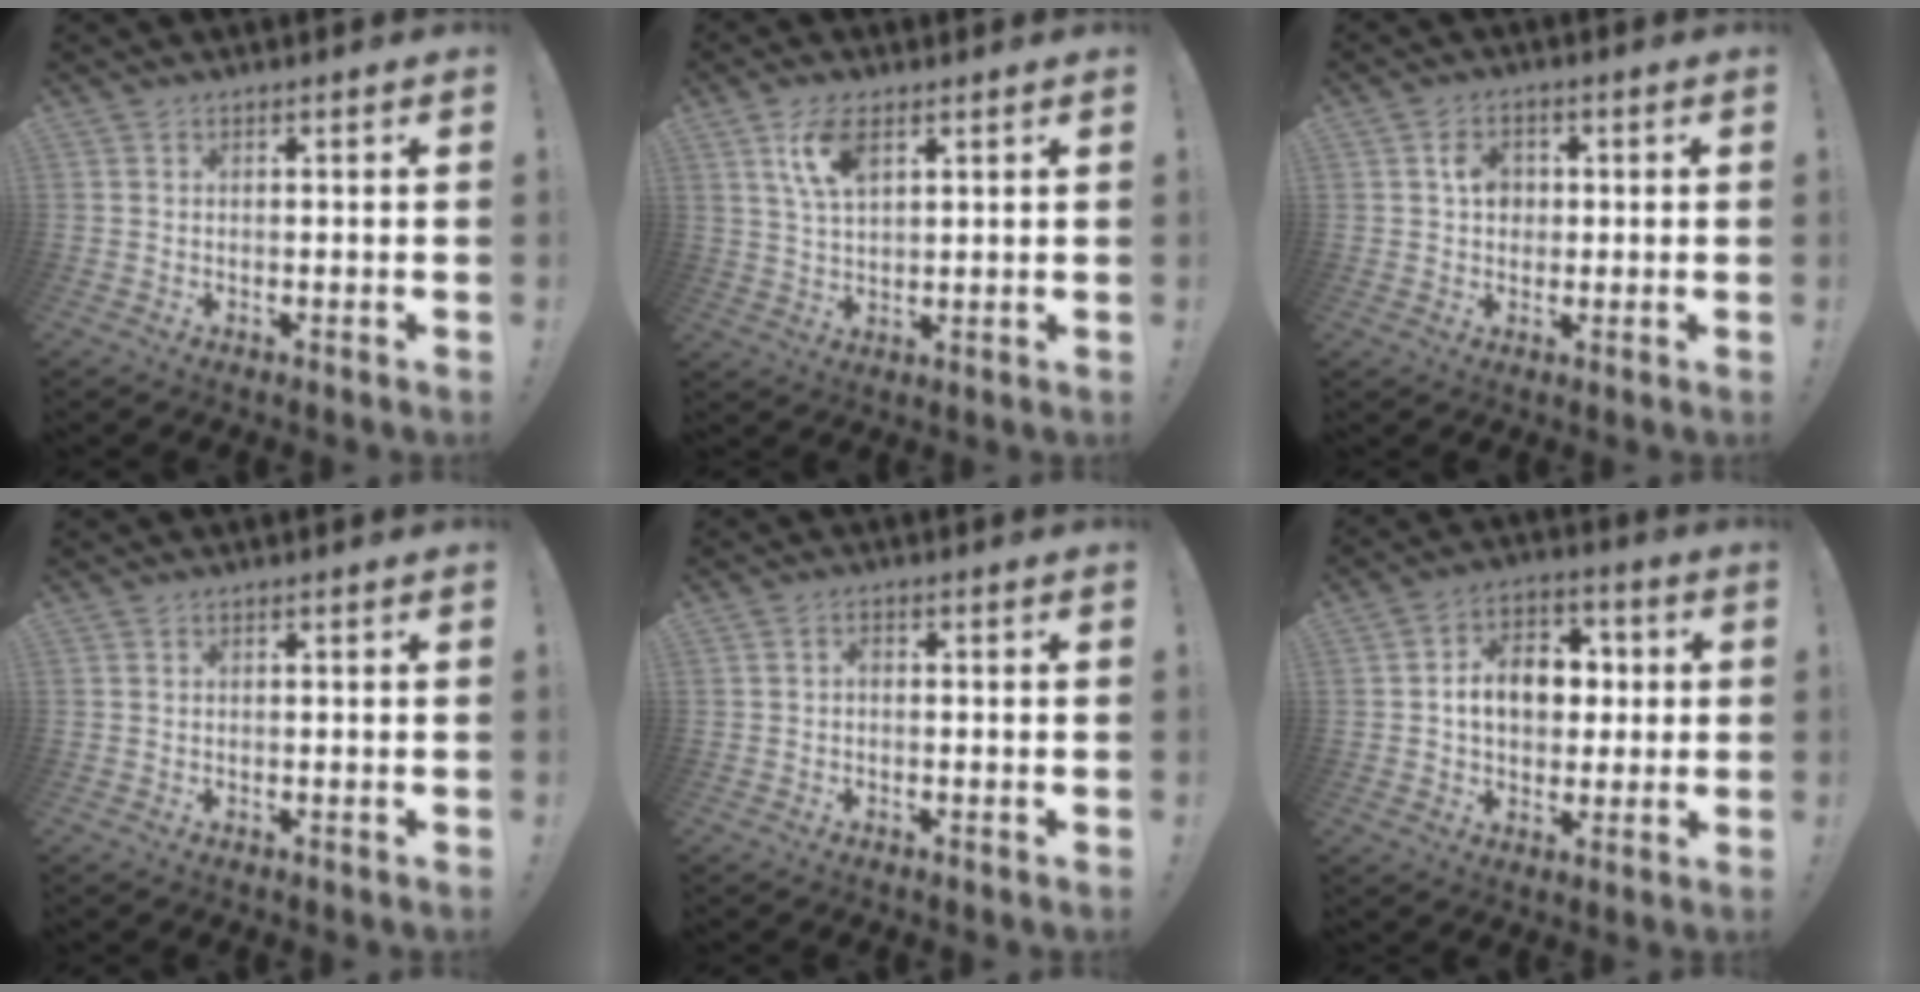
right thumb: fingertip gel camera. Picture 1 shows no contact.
{"total": 8.6, "force": [4.1, 4.0, 6.3], "torque": [-0.119, -0.008, 0.073]}
{"total": 5.4, "force": [0.8, 4.4, 3.0], "torque": [-0.047, 0.009, 0.012]}
{"total": 0.0}
{"total": 1.1, "force": [-0.7, 0.5, 0.7], "torque": [-0.011, 0.004, -0.013]}
{"total": 12.8, "force": [0.8, 9.5, 8.5], "torque": [-0.131, 0.017, 0.023]}